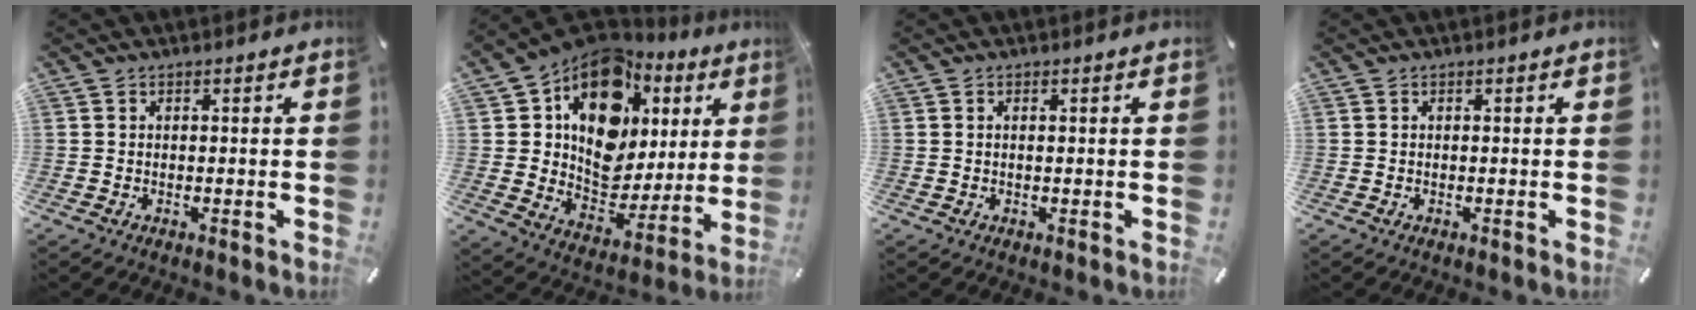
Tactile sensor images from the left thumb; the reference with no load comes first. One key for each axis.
{"total": 16.4, "fx": 8.0, "fy": 11.9, "fz": 7.9, "tx": -0.128, "ty": -0.063, "tz": 0.146}
{"total": 0.6, "fx": 0.1, "fy": 0.1, "fz": 0.6, "tx": -0.010, "ty": -0.001, "tz": 0.002}
{"total": 0.0}